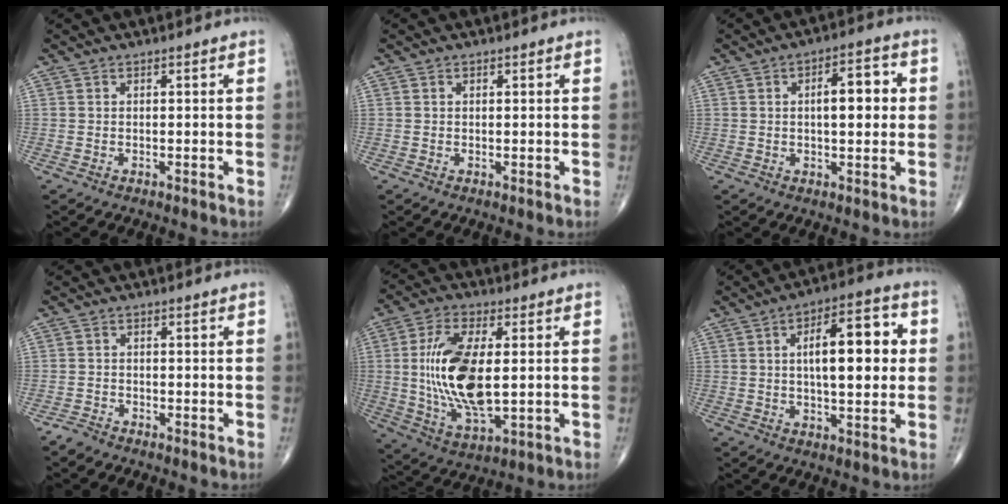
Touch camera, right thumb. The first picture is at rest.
{"total": 0.0}
{"total": 8.6, "force": [1.1, 3.6, 7.7], "torque": [-0.090, 0.011, 0.012]}
{"total": 1.6, "force": [-1.5, 0.5, 0.1], "torque": [-0.005, -0.002, -0.034]}
{"total": 17.1, "force": [0.8, 7.6, 15.3], "torque": [-0.298, -0.014, 0.020]}
{"total": 14.9, "force": [2.2, 5.8, 13.5], "torque": [-0.175, 0.014, 0.029]}